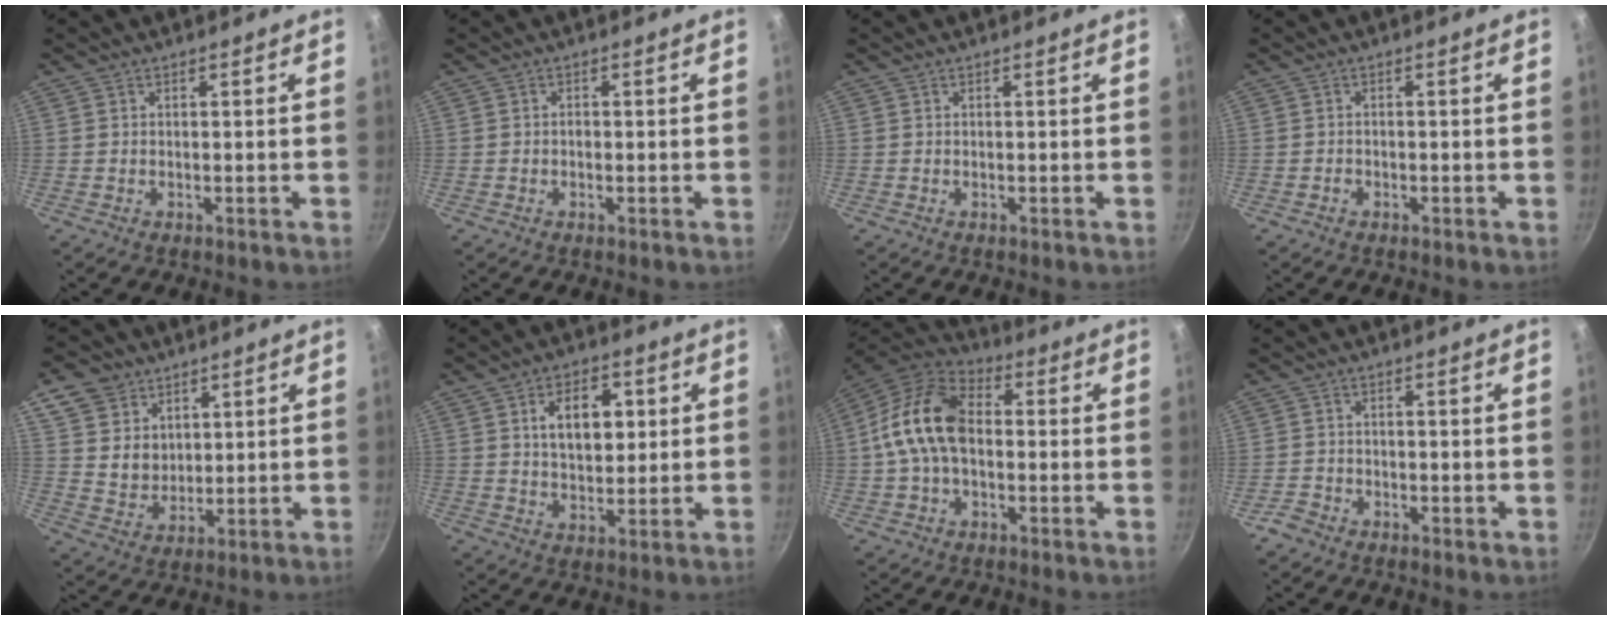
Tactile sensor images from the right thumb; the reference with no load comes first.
{"total": 0.7, "force": [-0.1, 0.5, 0.4], "torque": [-0.005, 0.004, -0.004]}
{"total": 0.0}
{"total": 0.8, "force": [-0.5, 0.5, 0.2], "torque": [-0.009, 0.007, -0.009]}
{"total": 9.7, "force": [5.1, 7.7, 3.2], "torque": [-0.029, -0.017, 0.100]}
{"total": 10.2, "force": [2.5, 6.4, 7.5], "torque": [-0.093, -0.003, 0.040]}
{"total": 14.6, "force": [0.1, 9.5, 11.1], "torque": [-0.185, 0.036, -0.017]}
{"total": 2.3, "force": [-1.8, 1.3, 0.5], "torque": [-0.010, 0.017, -0.033]}